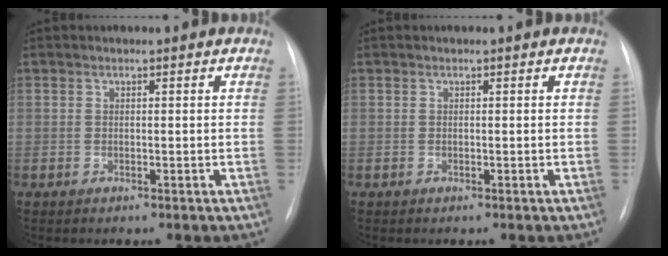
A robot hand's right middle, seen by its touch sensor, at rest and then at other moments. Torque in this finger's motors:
{"motor_torque": [-0.06, -0.07, -0.02, 0.00]}